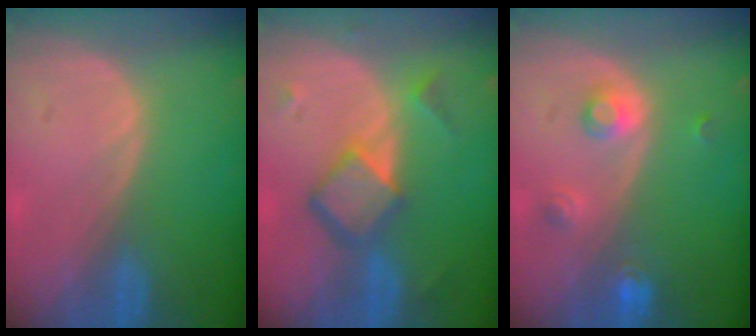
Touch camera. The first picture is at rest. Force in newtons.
{"total": 6.7, "press": 5.8, "slide": 3.3}
{"total": 3.6, "press": 3.3, "slide": 1.5}